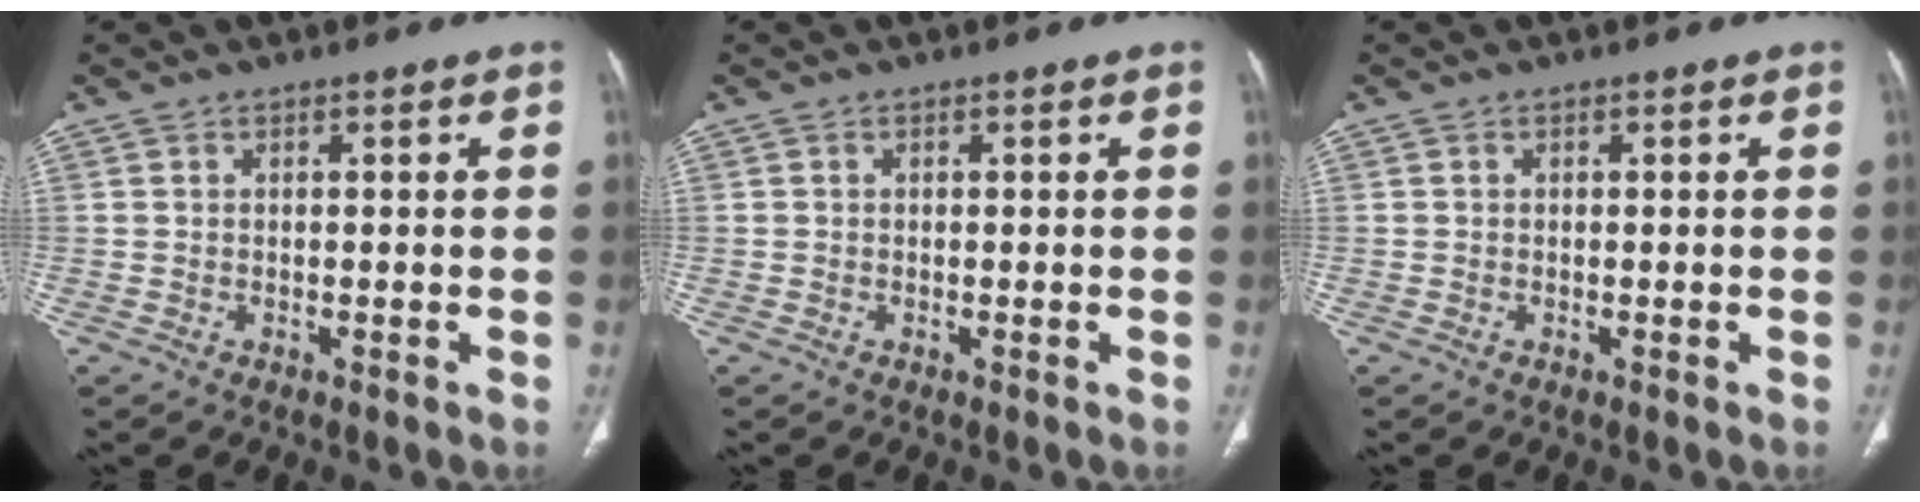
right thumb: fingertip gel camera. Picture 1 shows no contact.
{"total": 0.0}
{"total": 0.0}